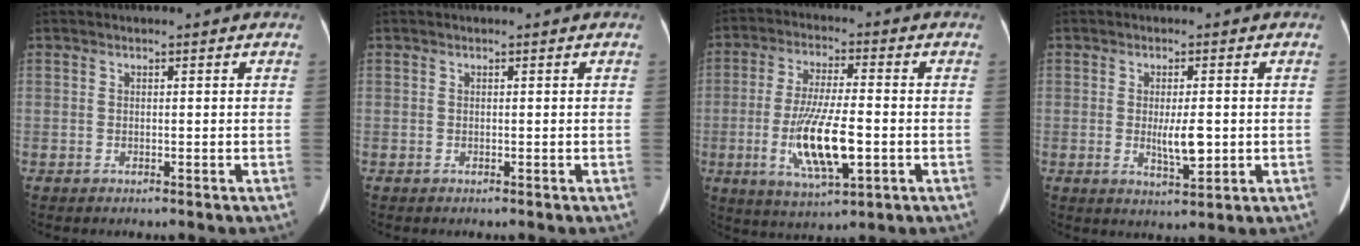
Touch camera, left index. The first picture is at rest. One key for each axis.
{"total": 0.0}
{"total": 11.7, "fx": -2.8, "fy": 2.5, "fz": 11.1, "tx": -0.219, "ty": -0.015, "tz": -0.047}
{"total": 4.7, "fx": -0.4, "fy": 1.2, "fz": 4.5, "tx": -0.079, "ty": -0.009, "tz": -0.005}